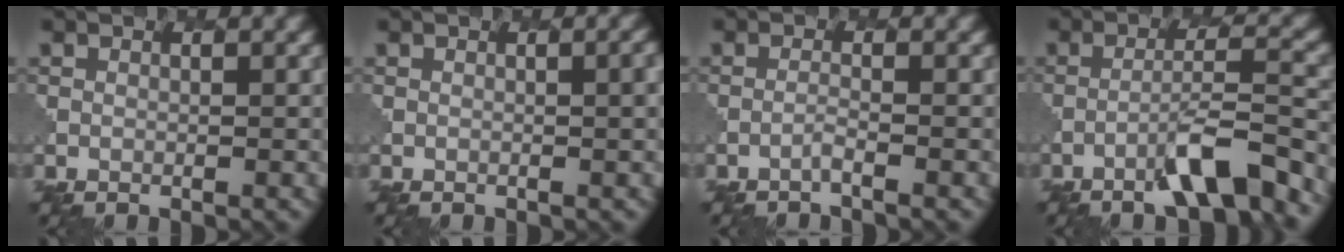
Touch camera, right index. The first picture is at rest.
{"total": 2.0, "force": [0.2, 0.7, 1.9], "torque": [-0.010, 0.005, 0.000]}
{"total": 0.7, "force": [-0.5, 0.0, 0.6], "torque": [-0.003, 0.005, -0.017]}
{"total": 5.4, "force": [-3.4, 0.7, 4.1], "torque": [-0.067, 0.011, -0.056]}